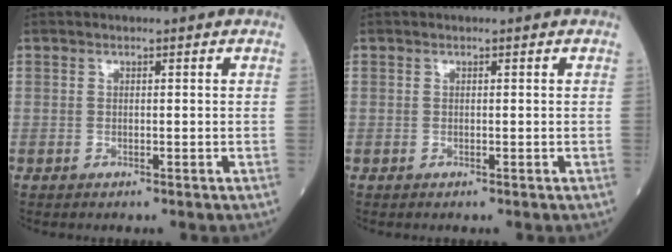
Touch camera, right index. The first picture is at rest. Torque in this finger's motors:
{"motor_torque": [0.00, 0.00, -0.03, 0.00]}